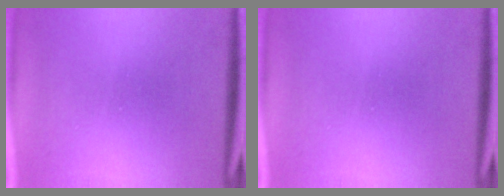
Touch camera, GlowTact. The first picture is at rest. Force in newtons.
{"total": 0.0}